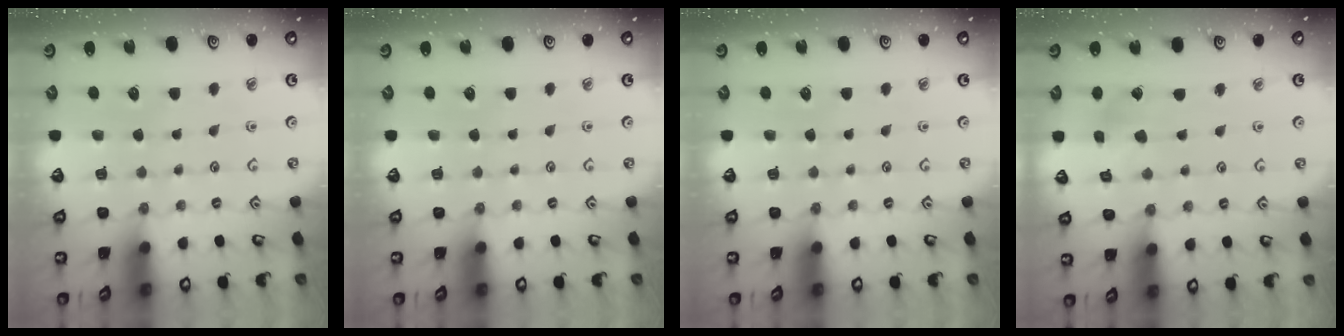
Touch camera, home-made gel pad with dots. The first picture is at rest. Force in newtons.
{"total": 0.0}
{"total": 0.0}
{"total": 2.5, "press": 2.5, "slide": 0.2}